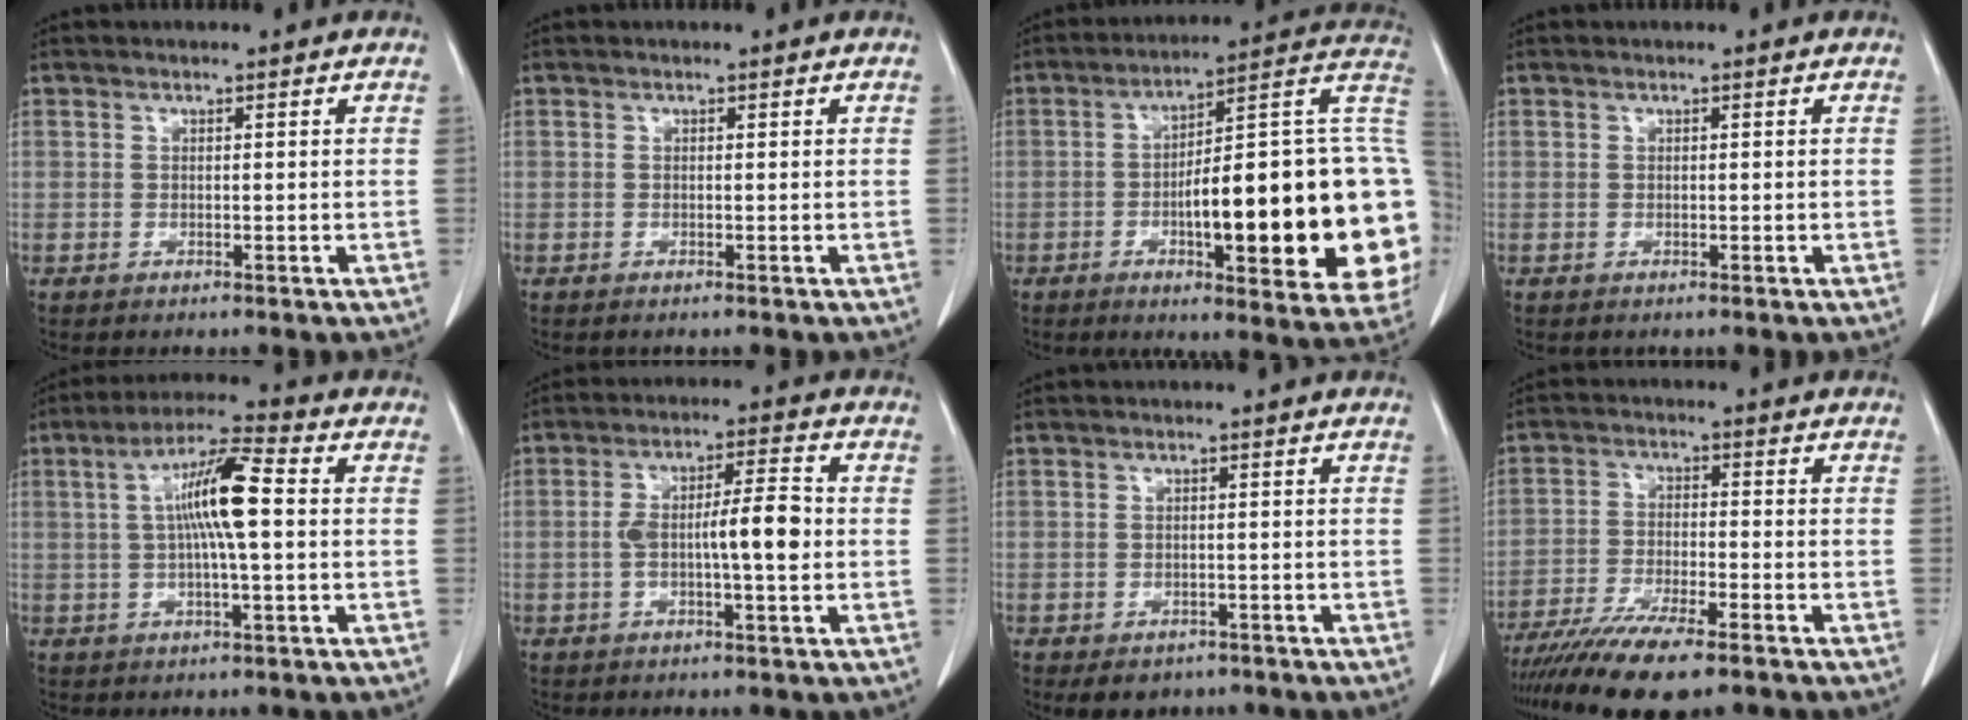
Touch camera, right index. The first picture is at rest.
{"total": 0.0}
{"total": 29.8, "force": [-3.7, 5.6, 29.0], "torque": [-0.309, 0.026, -0.047]}
{"total": 0.0}
{"total": 9.3, "force": [0.9, 0.9, 9.2], "torque": [-0.171, 0.011, 0.009]}
{"total": 8.0, "force": [-0.8, 1.3, 7.8], "torque": [-0.142, 0.015, -0.012]}
{"total": 4.1, "force": [-2.8, 2.9, 1.0], "torque": [-0.006, 0.003, -0.032]}
{"total": 12.6, "force": [-9.6, 1.8, 7.9], "torque": [-0.140, -0.026, -0.159]}